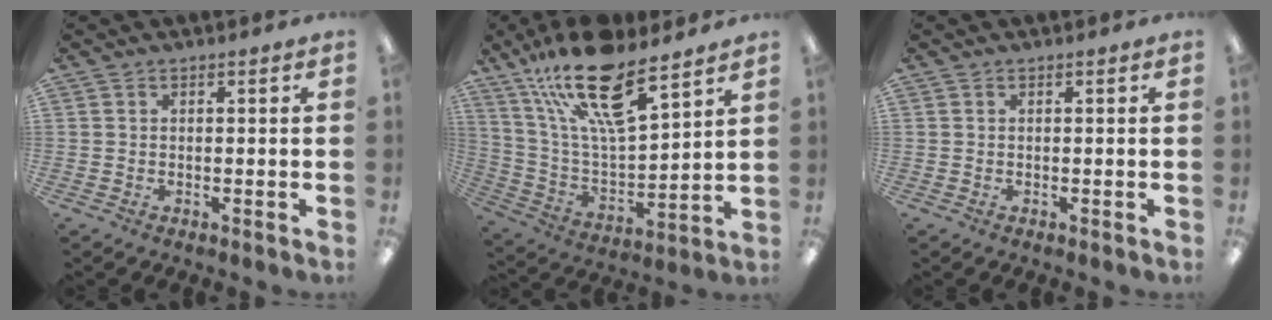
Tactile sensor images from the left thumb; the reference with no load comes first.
{"total": 21.4, "force": [14.6, 7.2, 13.8], "torque": [-0.252, -0.086, 0.251]}
{"total": 0.0}